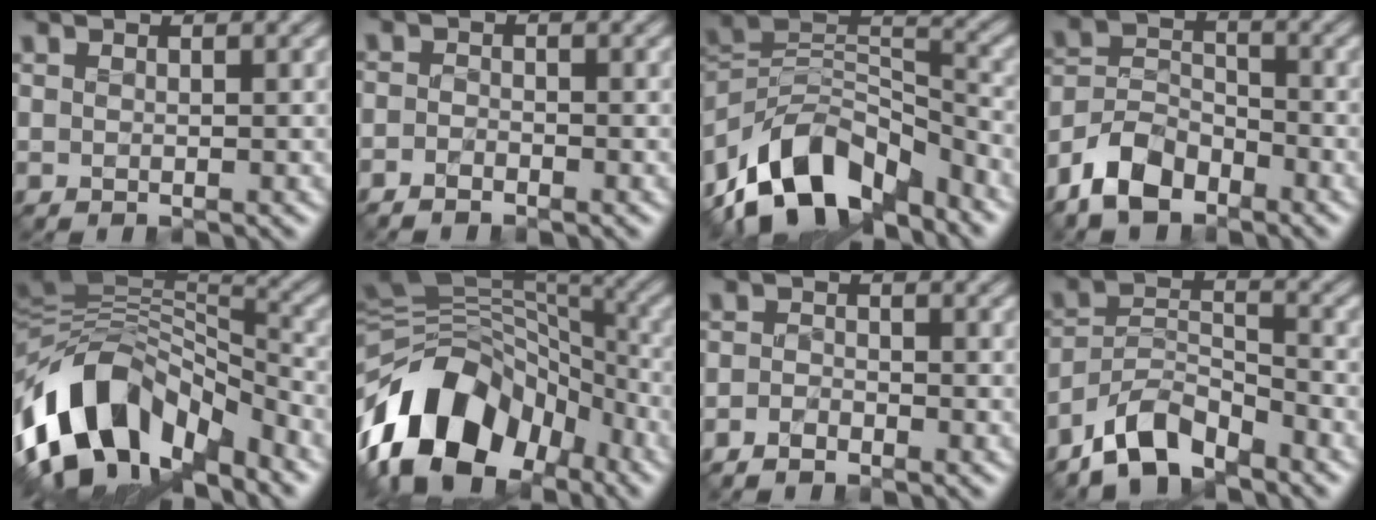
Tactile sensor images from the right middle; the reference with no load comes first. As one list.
[{"total": 1.9, "force": [-1.7, -0.6, -0.7], "torque": [-0.002, 0.003, -0.015]}, {"total": 11.4, "force": [-8.8, 5.0, 5.1], "torque": [-0.095, 0.017, -0.161]}, {"total": 5.5, "force": [-4.9, 2.1, 1.3], "torque": [-0.040, 0.005, -0.086]}, {"total": 13.2, "force": [-7.7, 7.0, 8.1], "torque": [-0.173, 0.017, -0.122]}, {"total": 14.7, "force": [-8.5, 9.1, 7.7], "torque": [-0.163, 0.022, -0.142]}, {"total": 2.0, "force": [-1.9, -0.5, -0.5], "torque": [-0.006, 0.004, -0.022]}, {"total": 5.8, "force": [-5.5, 1.2, 1.4], "torque": [-0.031, 0.006, -0.091]}]